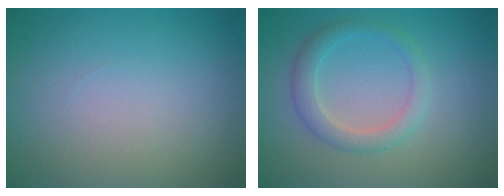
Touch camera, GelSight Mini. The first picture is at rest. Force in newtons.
{"total": 2.6, "press": 2.6, "slide": 0.2}